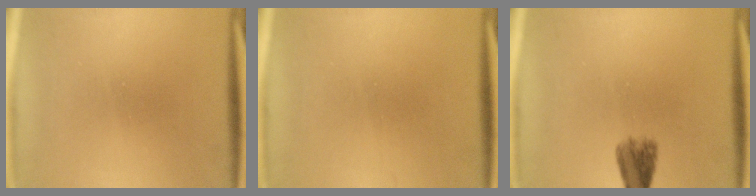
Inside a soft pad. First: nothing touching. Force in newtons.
{"total": 1.1}
{"total": 3.5}